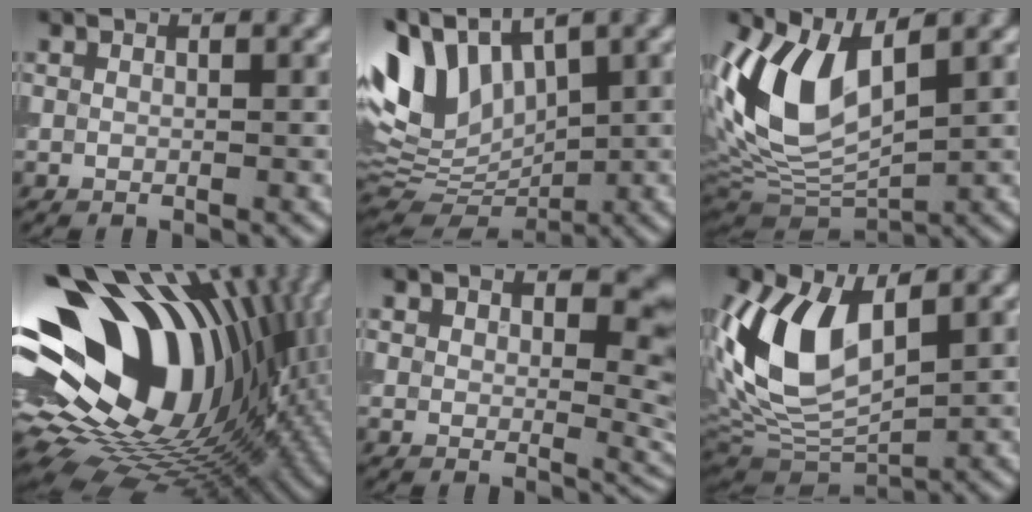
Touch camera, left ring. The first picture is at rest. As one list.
[{"total": 9.6, "force": [3.3, 5.9, 6.7], "torque": [-0.161, 0.005, 0.056]}, {"total": 9.9, "force": [2.8, 5.2, 8.0], "torque": [-0.189, 0.000, 0.052]}, {"total": 19.5, "force": [2.8, 13.4, 14.0], "torque": [-0.242, -0.024, 0.071]}, {"total": 5.7, "force": [2.9, 2.8, 4.1], "torque": [-0.045, -0.004, 0.047]}, {"total": 11.0, "force": [2.6, 6.0, 8.8], "torque": [-0.205, -0.002, 0.044]}]